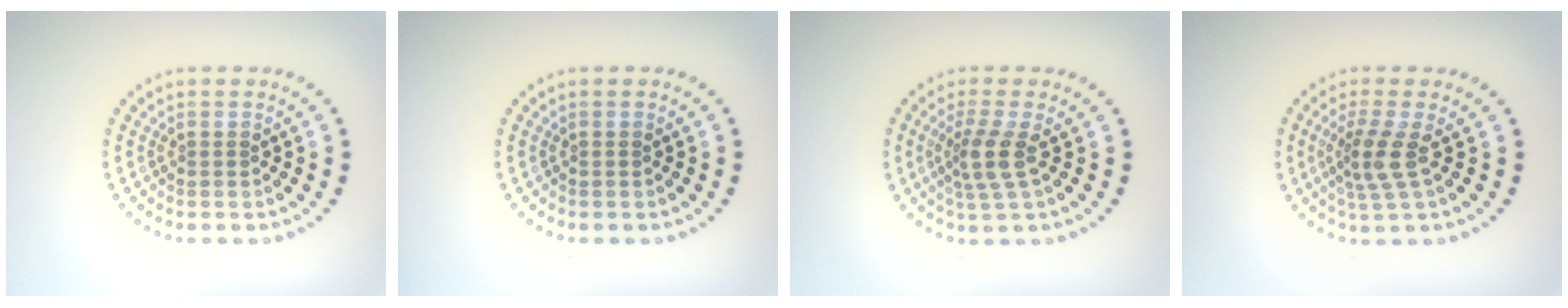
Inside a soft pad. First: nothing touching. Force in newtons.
{"total": 0.0}
{"total": 2.9, "press": 2.3, "slide": 1.8}
{"total": 2.9, "press": 2.2, "slide": 1.8}